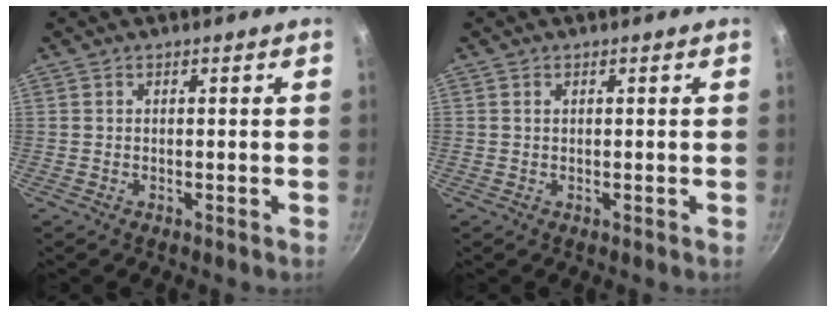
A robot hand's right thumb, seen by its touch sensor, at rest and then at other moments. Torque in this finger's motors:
{"motor_torque": [0.10, -0.16, 0.00, 0.60, -0.05]}